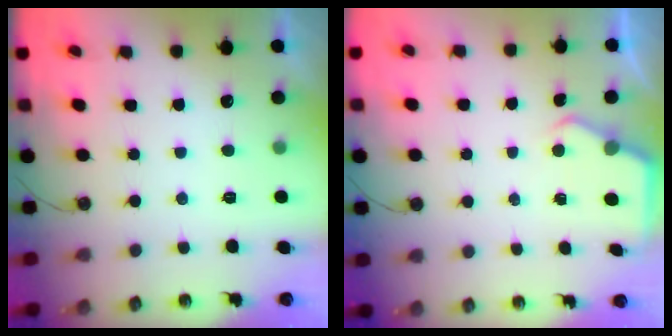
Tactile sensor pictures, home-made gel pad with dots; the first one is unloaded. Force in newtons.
{"total": 2.6, "press": 2.5, "slide": 0.4}